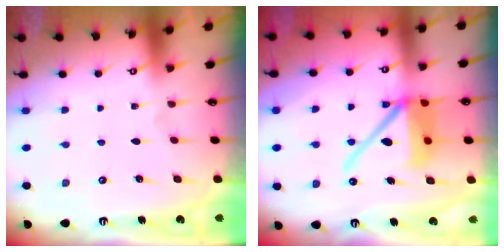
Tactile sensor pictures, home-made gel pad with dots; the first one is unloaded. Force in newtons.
{"total": 15.2, "press": 15.1, "slide": 2.1}